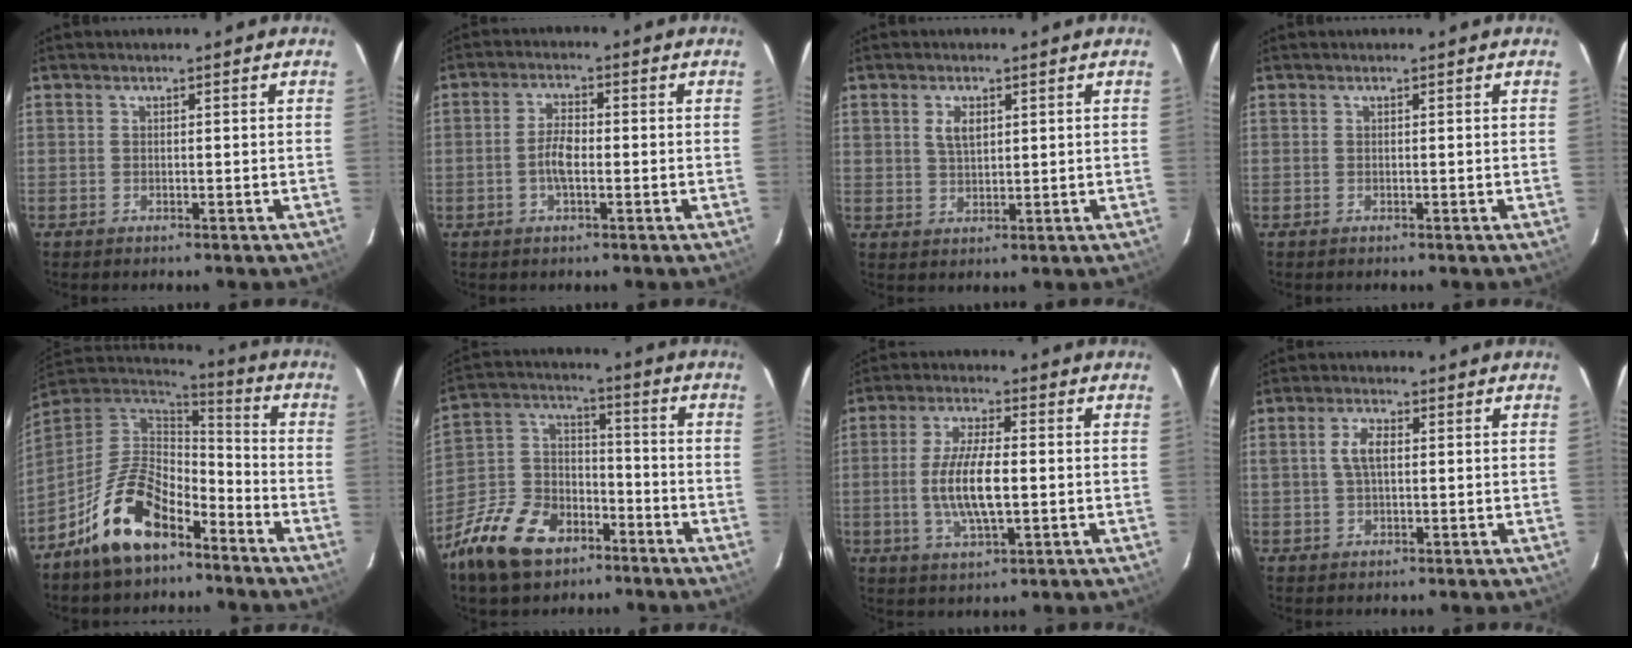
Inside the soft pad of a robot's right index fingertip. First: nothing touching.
{"total": 4.6, "force": [-0.9, 1.8, 4.1], "torque": [-0.084, 0.006, -0.018]}
{"total": 3.8, "force": [1.5, 2.3, 2.7], "torque": [-0.048, 0.004, 0.031]}
{"total": 0.0}
{"total": 15.9, "force": [-9.8, 7.8, 9.8], "torque": [-0.201, 0.011, -0.173]}
{"total": 16.3, "force": [-10.8, 9.0, 8.3], "torque": [-0.195, 0.017, -0.191]}
{"total": 10.2, "force": [-1.0, 3.1, 9.7], "torque": [-0.190, -0.005, -0.018]}
{"total": 4.3, "force": [0.7, 2.1, 3.6], "torque": [-0.070, 0.008, 0.015]}